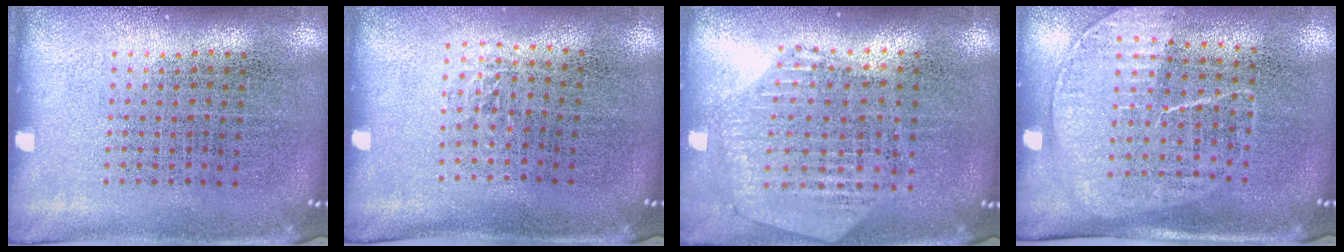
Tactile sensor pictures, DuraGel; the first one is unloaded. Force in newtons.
{"total": 0.6, "press": 0.5, "slide": 0.5}
{"total": 1.2, "press": 1.2, "slide": 0.2}
{"total": 1.7, "press": 1.4, "slide": 0.9}